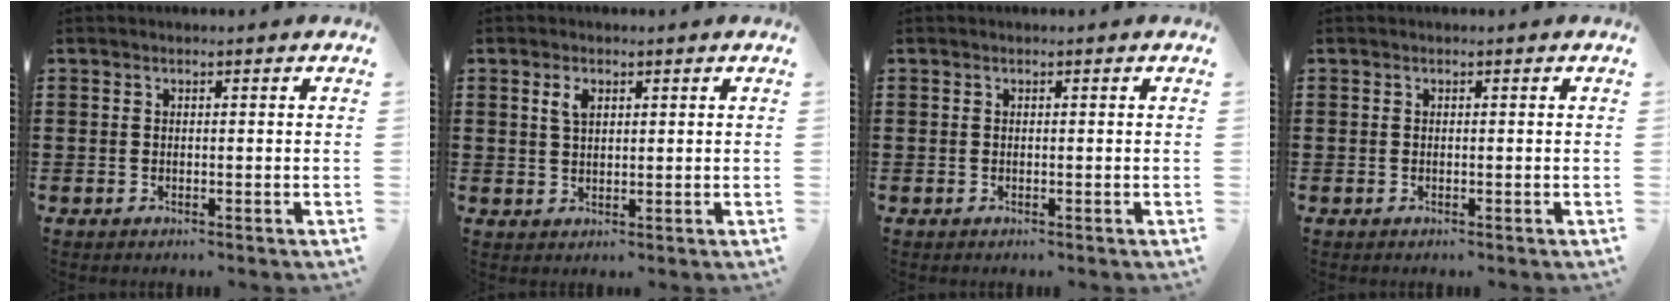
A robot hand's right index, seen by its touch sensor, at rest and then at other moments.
{"total": 2.4, "force": [1.2, 1.2, 1.6], "torque": [-0.036, 0.005, 0.021]}
{"total": 0.0}
{"total": 0.0}